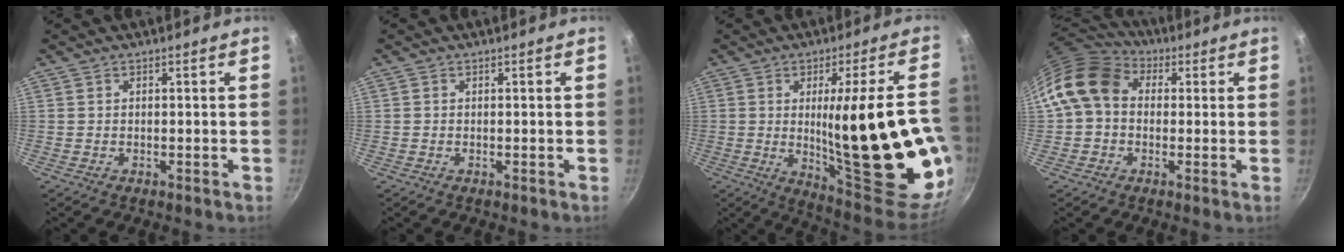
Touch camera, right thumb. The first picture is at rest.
{"total": 0.0}
{"total": 28.6, "force": [-2.9, 7.2, 27.6], "torque": [-0.360, -0.018, -0.016]}
{"total": 12.8, "force": [1.8, 10.1, 7.7], "torque": [-0.121, 0.025, 0.015]}